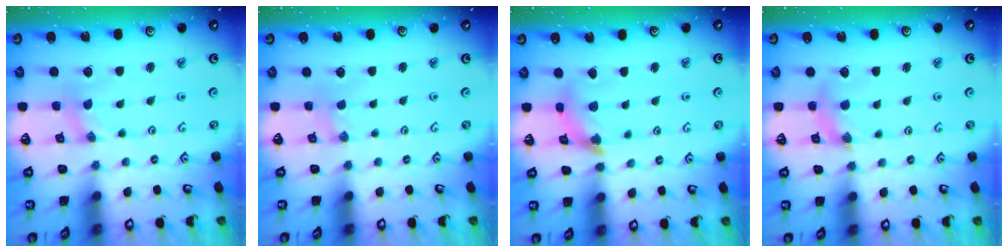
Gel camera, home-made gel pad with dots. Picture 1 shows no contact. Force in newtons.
{"total": 0.0}
{"total": 8.7, "press": 8.6, "slide": 1.0}
{"total": 4.7, "press": 4.7, "slide": 0.3}